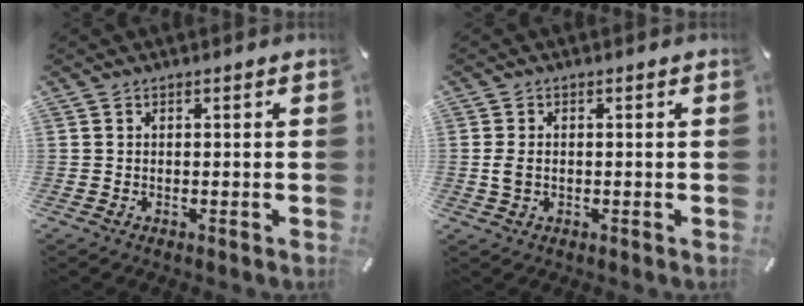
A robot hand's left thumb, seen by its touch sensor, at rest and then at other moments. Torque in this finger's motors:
{"motor_torque": [-0.28, -0.10, 0.02, 0.00, 0.07]}